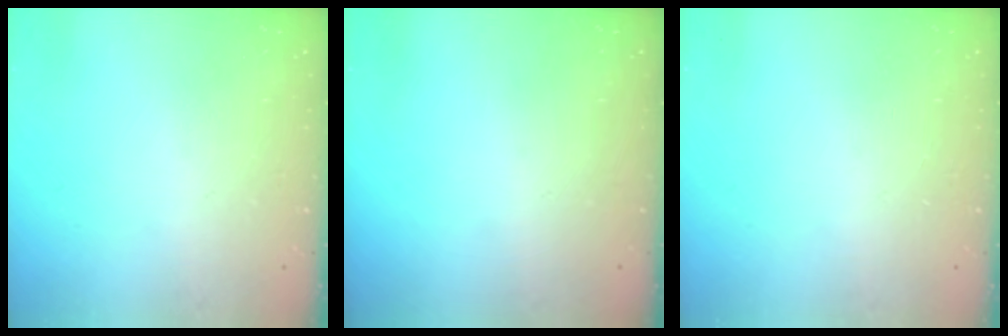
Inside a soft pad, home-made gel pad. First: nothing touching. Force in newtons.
{"total": 0.0}
{"total": 0.0}